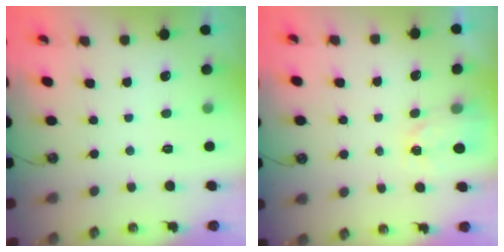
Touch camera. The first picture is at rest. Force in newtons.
{"total": 2.2, "press": 2.2, "slide": 0.2}